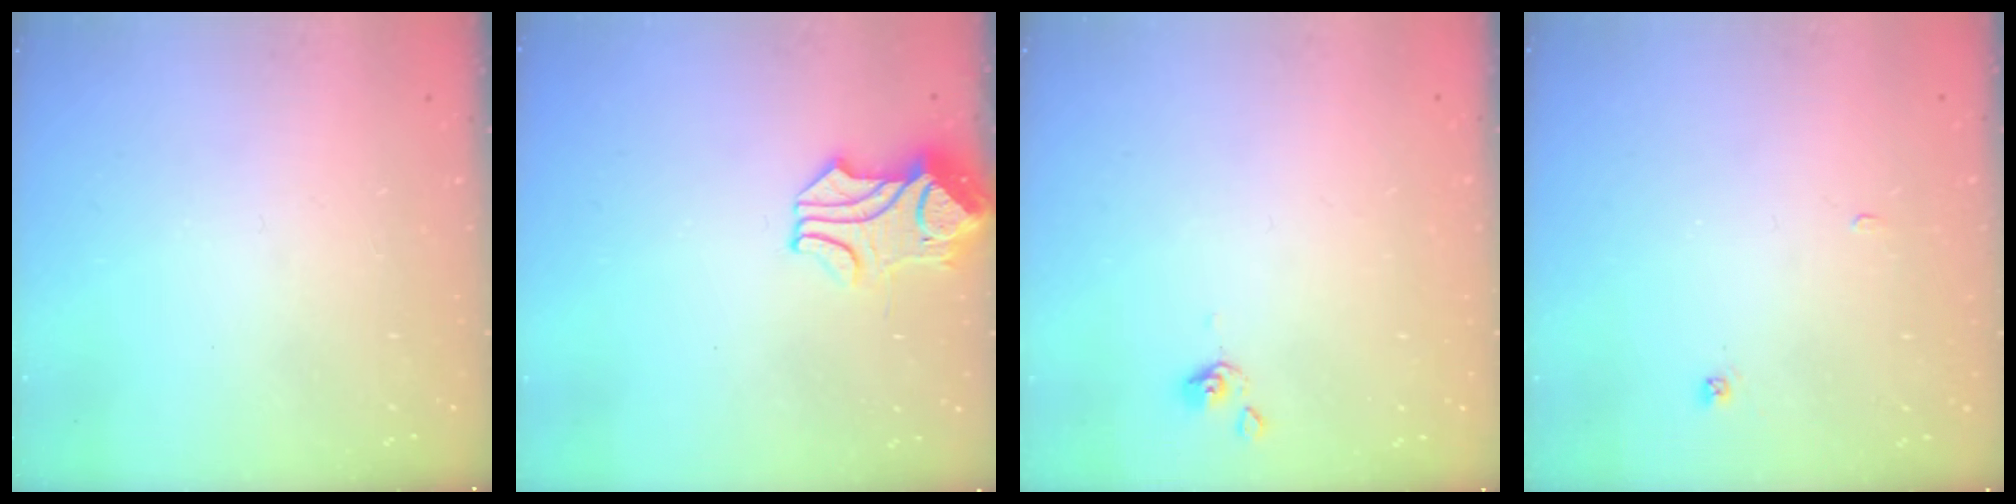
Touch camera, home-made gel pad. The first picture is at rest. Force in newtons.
{"total": 1.0, "press": 0.7, "slide": 0.7}
{"total": 0.9, "press": 0.8, "slide": 0.2}
{"total": 4.6, "press": 4.5, "slide": 0.2}